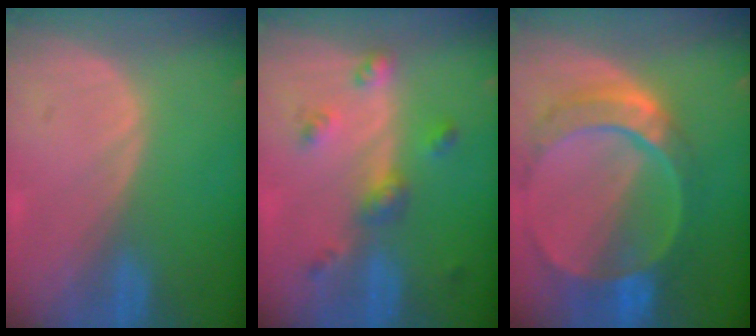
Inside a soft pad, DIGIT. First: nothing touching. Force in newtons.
{"total": 4.8, "press": 4.6, "slide": 1.5}
{"total": 10.2, "press": 8.6, "slide": 5.5}